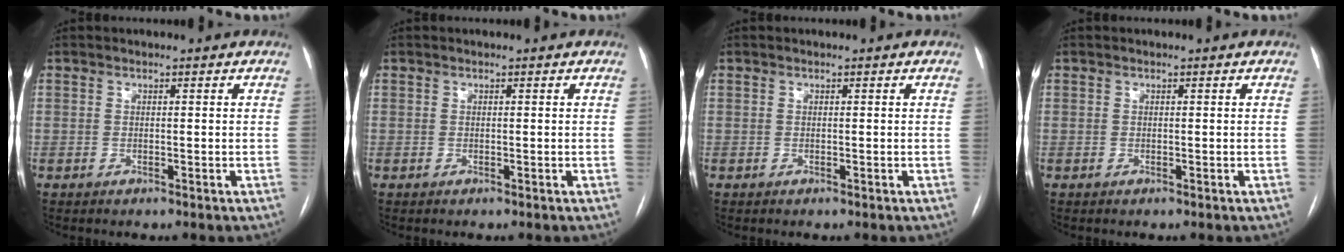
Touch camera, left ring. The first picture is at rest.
{"total": 0.0}
{"total": 0.0}
{"total": 0.0}